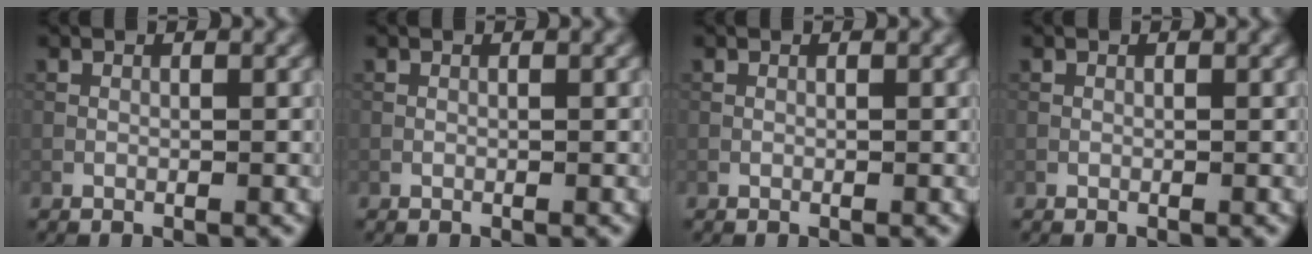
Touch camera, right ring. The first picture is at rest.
{"total": 0.0}
{"total": 0.0}
{"total": 0.0}